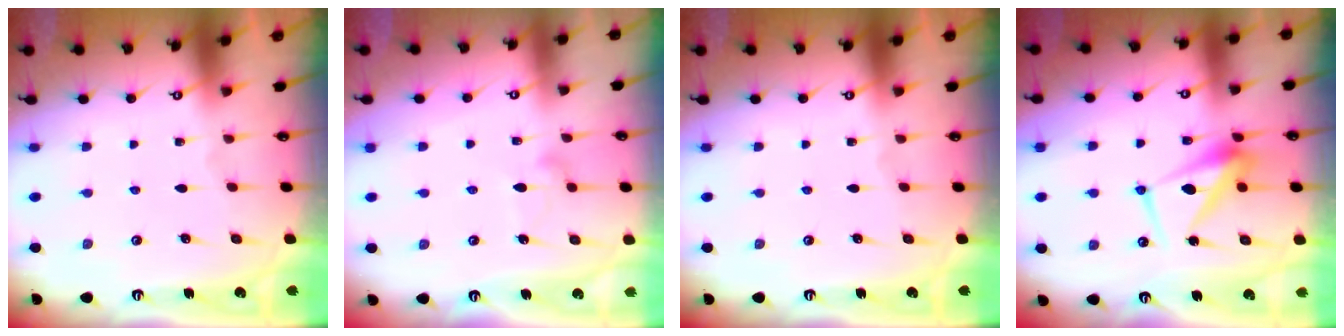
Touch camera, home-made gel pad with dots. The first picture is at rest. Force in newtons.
{"total": 10.0, "press": 10.0, "slide": 0.5}
{"total": 0.0}
{"total": 11.2, "press": 11.2, "slide": 0.7}